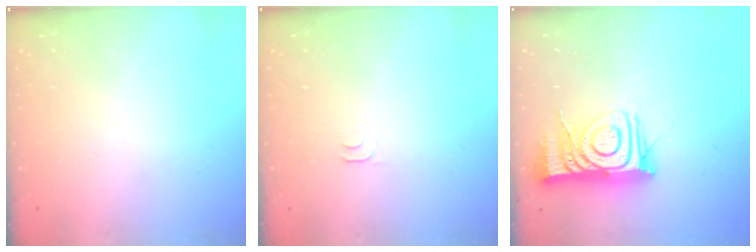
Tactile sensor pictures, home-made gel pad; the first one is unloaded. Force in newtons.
{"total": 2.8, "press": 2.7, "slide": 0.5}
{"total": 14.8, "press": 14.7, "slide": 1.0}